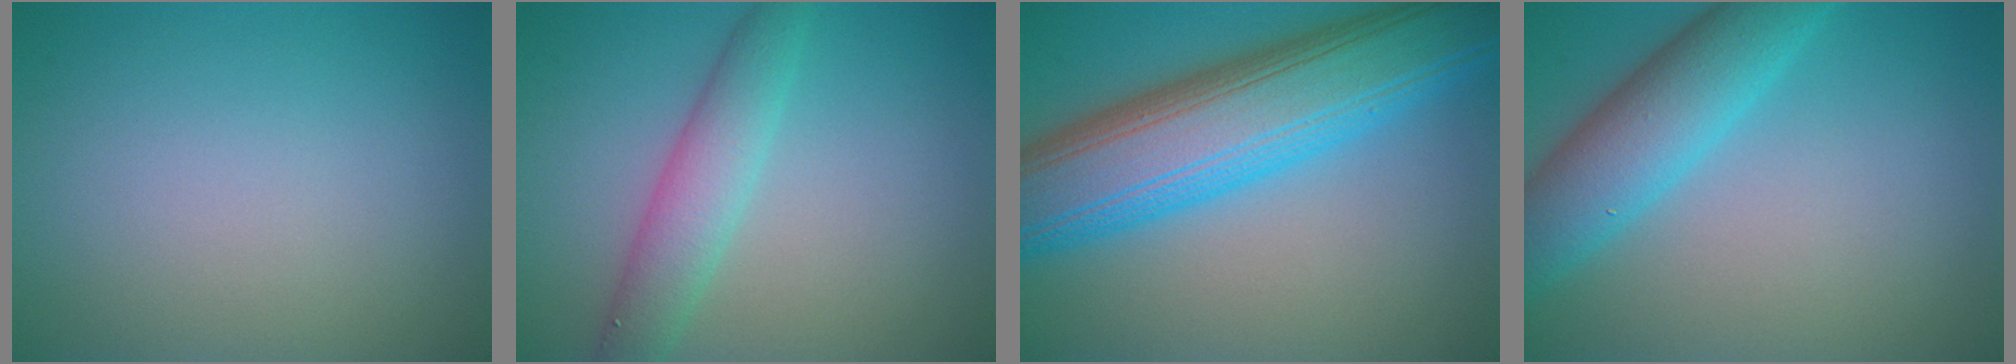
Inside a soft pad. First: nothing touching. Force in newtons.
{"total": 3.8, "press": 3.8, "slide": 0.3}
{"total": 12.2, "press": 12.2, "slide": 0.3}
{"total": 6.3, "press": 6.3, "slide": 0.3}